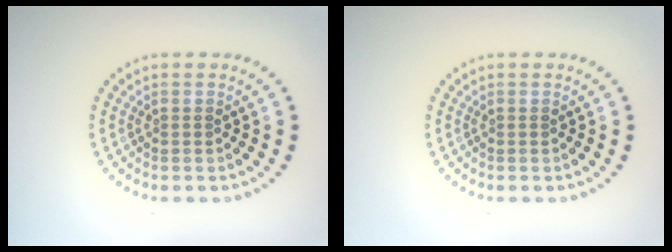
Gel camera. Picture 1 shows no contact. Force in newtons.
{"total": 0.0}